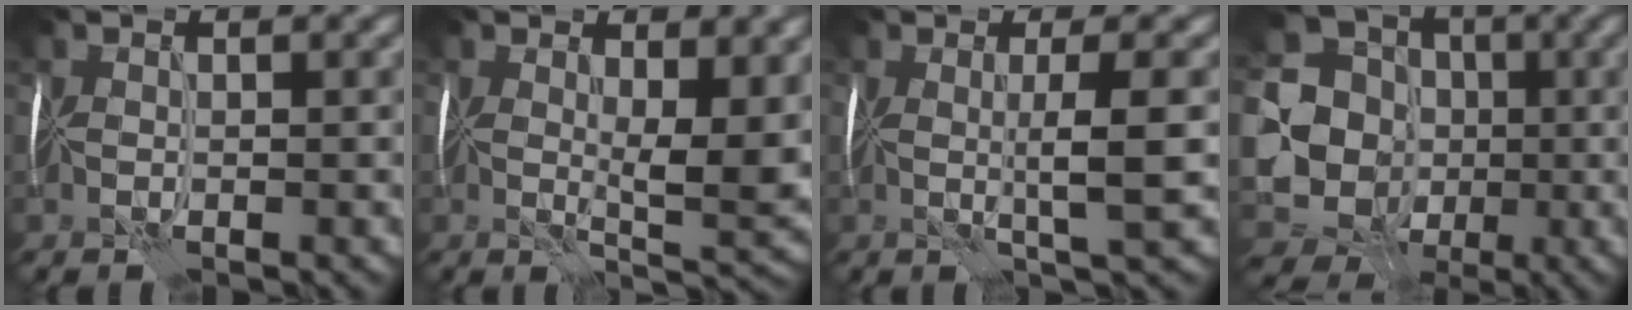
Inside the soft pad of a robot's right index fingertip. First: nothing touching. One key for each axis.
{"total": 5.6, "fx": 1.3, "fy": 1.9, "fz": 5.1, "tx": -0.082, "ty": -0.012, "tz": 0.026}
{"total": 3.3, "fx": -0.1, "fy": 0.4, "fz": 3.2, "tx": -0.052, "ty": 0.003, "tz": -0.004}
{"total": 13.6, "fx": -1.6, "fy": 12.8, "fz": 4.3, "tx": -0.117, "ty": -0.003, "tz": -0.040}